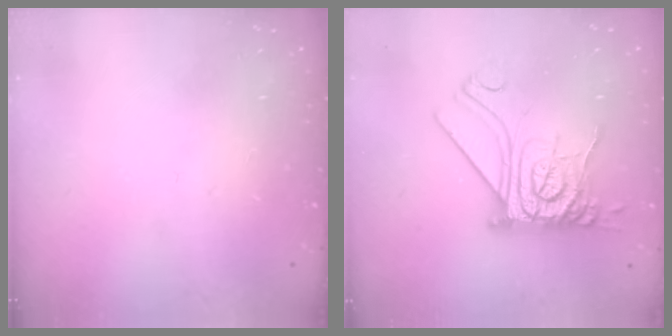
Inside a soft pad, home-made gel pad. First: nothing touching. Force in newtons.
{"total": 15.8, "press": 15.7, "slide": 1.4}